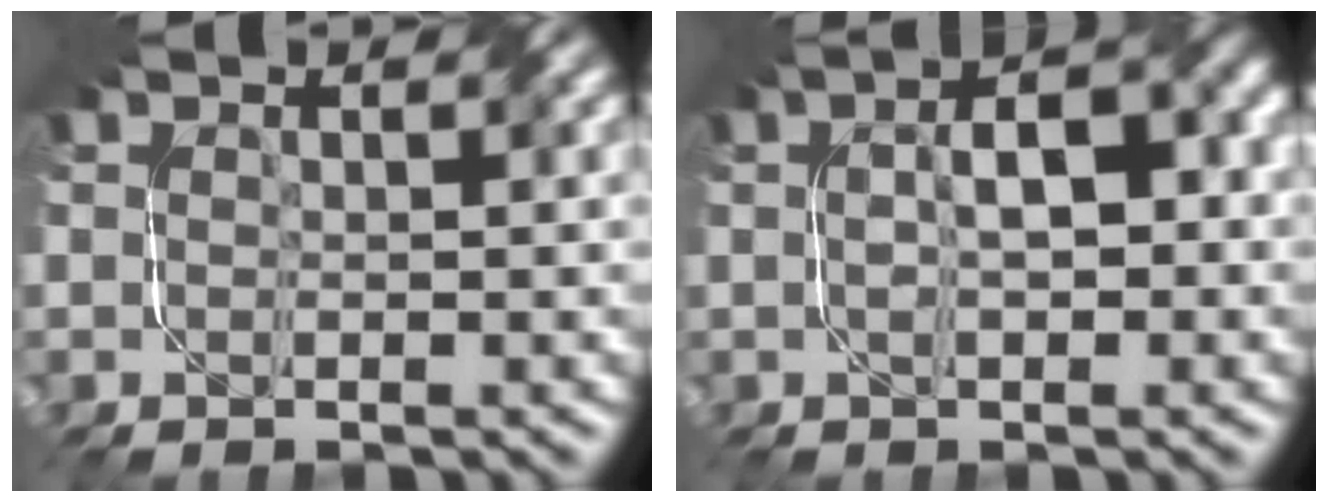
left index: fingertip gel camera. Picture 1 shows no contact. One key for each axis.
{"total": 4.7, "fx": 0.0, "fy": 1.8, "fz": 4.3, "tx": -0.069, "ty": 0.007, "tz": 0.000}